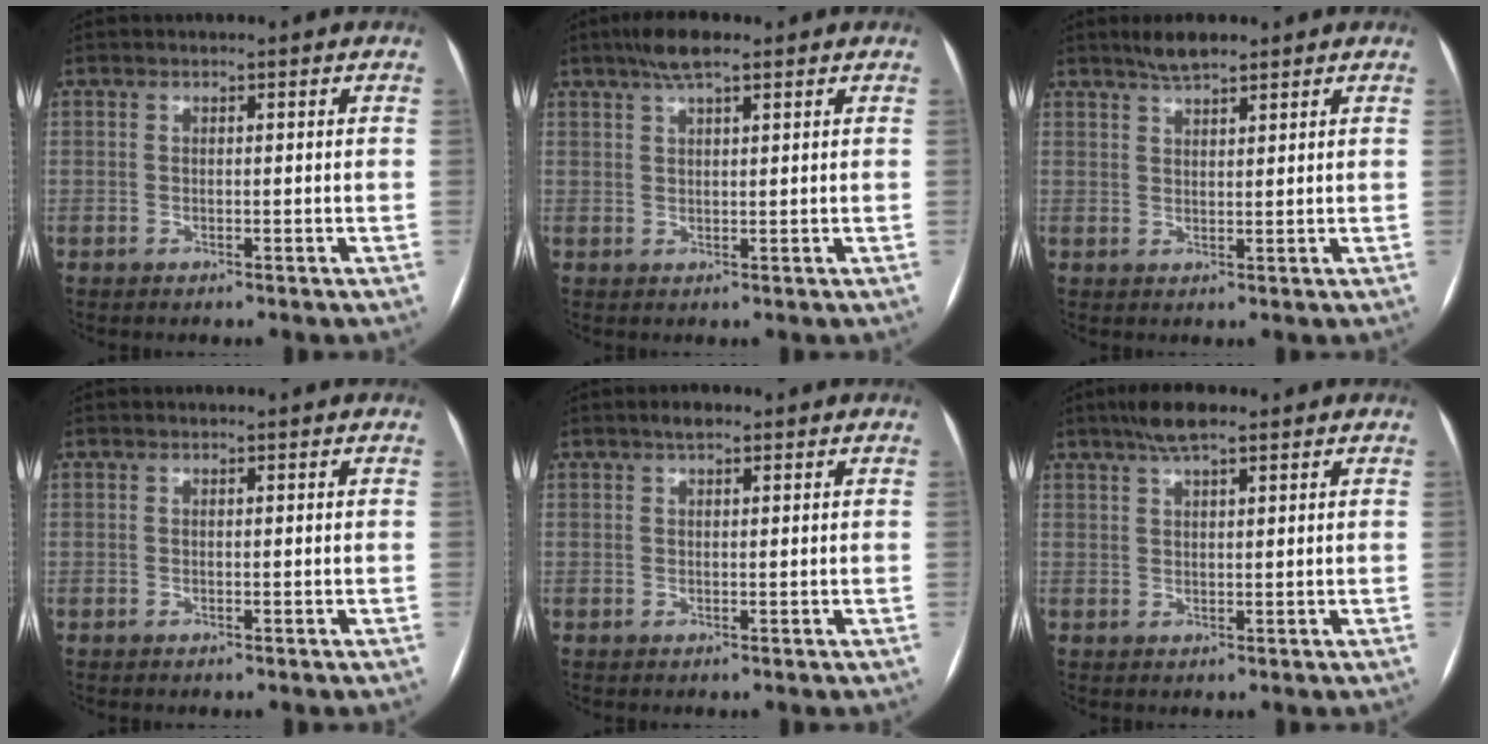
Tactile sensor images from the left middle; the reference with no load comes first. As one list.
[{"total": 4.6, "force": [3.1, 0.8, 3.2], "torque": [-0.064, 0.014, 0.055]}, {"total": 3.7, "force": [3.0, 0.7, 2.0], "torque": [-0.042, 0.007, 0.056]}, {"total": 0.0}, {"total": 1.7, "force": [1.1, 0.5, 1.1], "torque": [-0.023, 0.008, 0.019]}, {"total": 4.7, "force": [3.3, 0.8, 3.2], "torque": [-0.063, 0.014, 0.059]}]